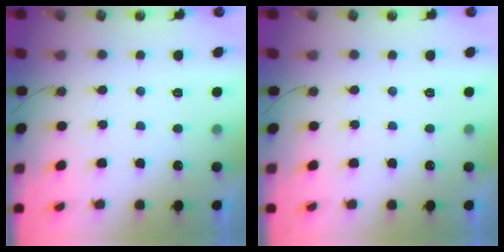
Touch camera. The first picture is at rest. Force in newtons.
{"total": 0.0}